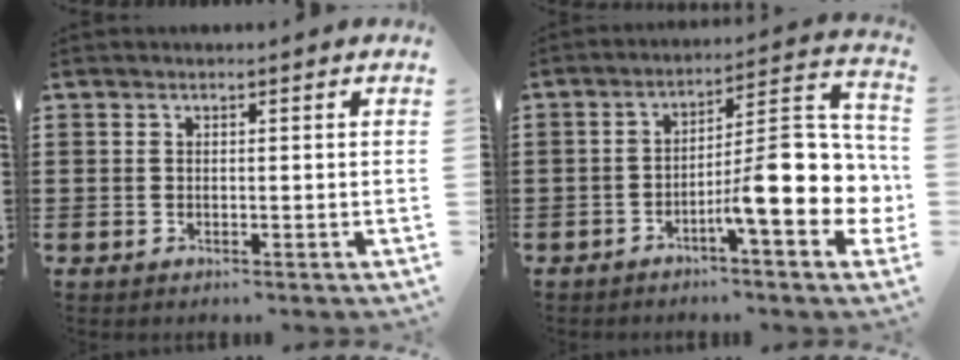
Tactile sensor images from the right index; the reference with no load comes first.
{"total": 12.9, "force": [-3.2, 3.0, 12.1], "torque": [-0.175, -0.032, -0.062]}